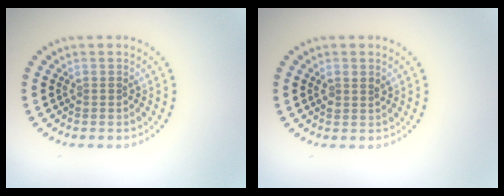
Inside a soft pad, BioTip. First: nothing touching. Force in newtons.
{"total": 1.2, "press": 1.0, "slide": 0.6}